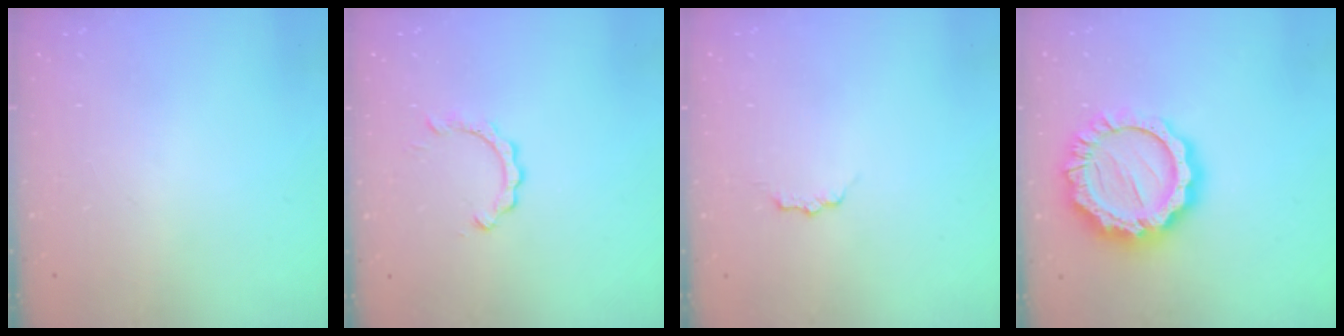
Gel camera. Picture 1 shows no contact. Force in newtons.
{"total": 2.3, "press": 2.3, "slide": 0.2}
{"total": 2.1, "press": 2.0, "slide": 0.3}
{"total": 20.7, "press": 20.6, "slide": 1.8}